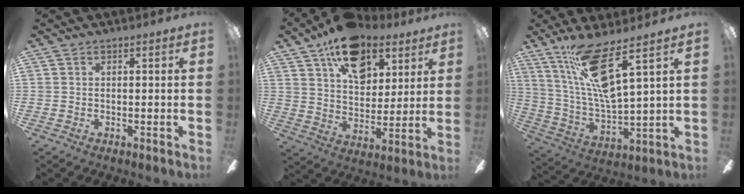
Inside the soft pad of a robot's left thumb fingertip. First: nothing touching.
{"total": 17.1, "force": [10.3, 10.1, 9.1], "torque": [-0.134, -0.046, 0.184]}
{"total": 15.7, "force": [9.6, 2.8, 12.2], "torque": [-0.250, -0.046, 0.156]}